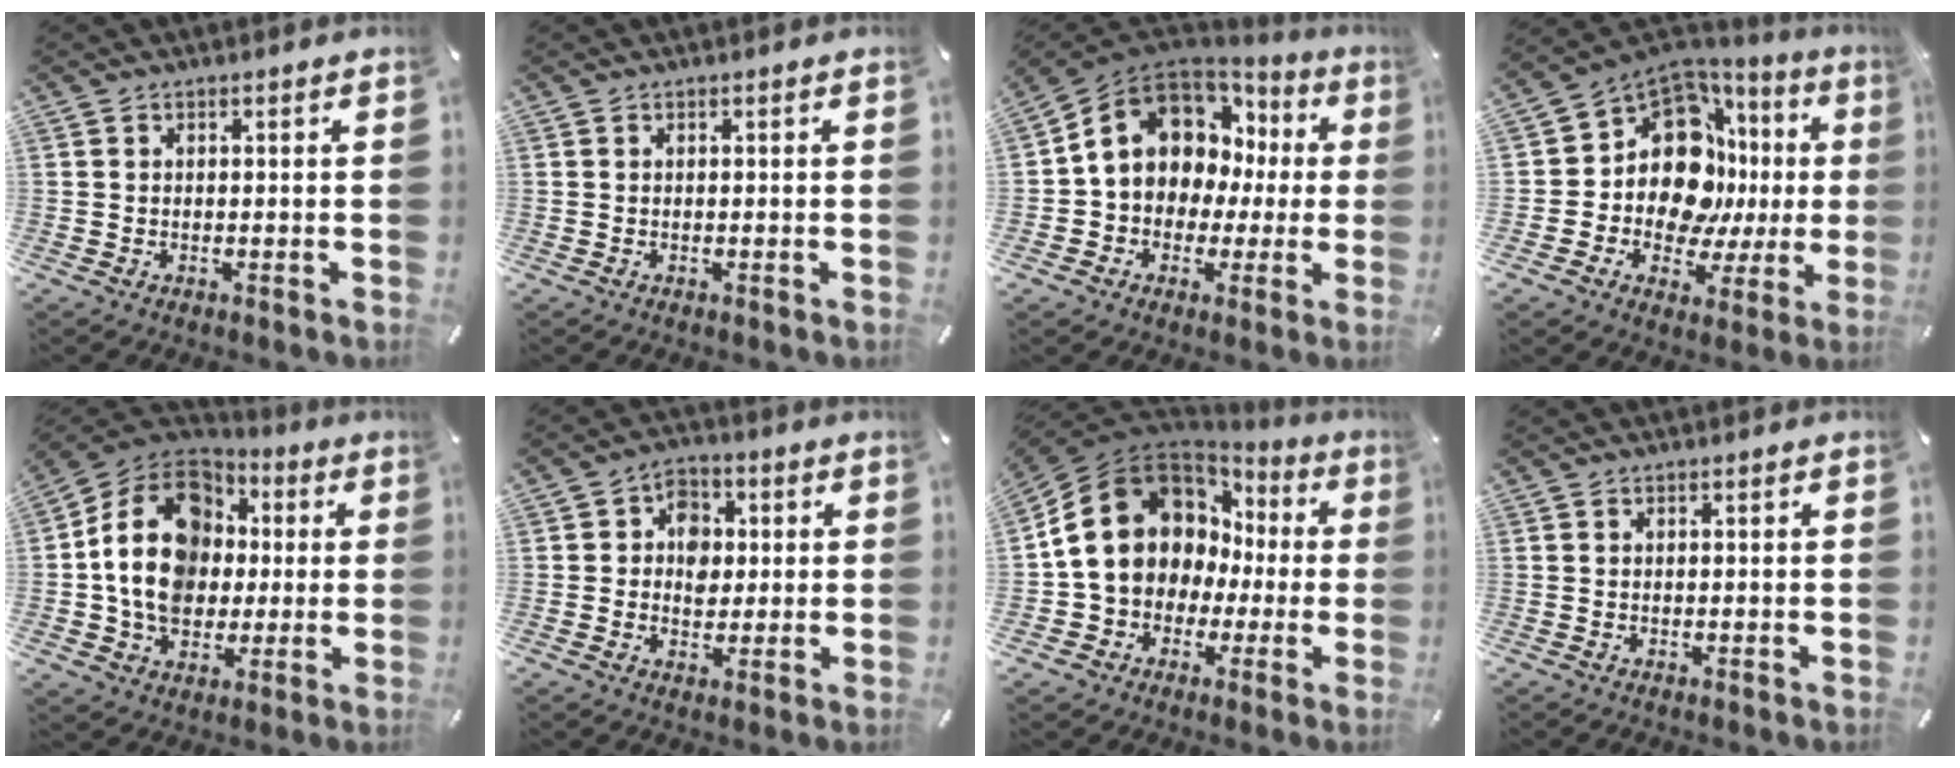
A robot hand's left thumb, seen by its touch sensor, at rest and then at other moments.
{"total": 0.0}
{"total": 11.8, "force": [3.9, 9.7, 5.4], "torque": [-0.120, -0.028, 0.074]}
{"total": 16.1, "force": [2.6, 12.2, 10.1], "torque": [-0.183, -0.042, 0.045]}
{"total": 17.7, "force": [0.6, 14.6, 9.9], "torque": [-0.203, 0.006, 0.014]}
{"total": 7.4, "force": [0.5, 6.3, 3.9], "torque": [-0.044, 0.003, 0.003]}
{"total": 17.1, "force": [2.8, 14.4, 8.7], "torque": [-0.172, -0.006, 0.057]}
{"total": 0.0}